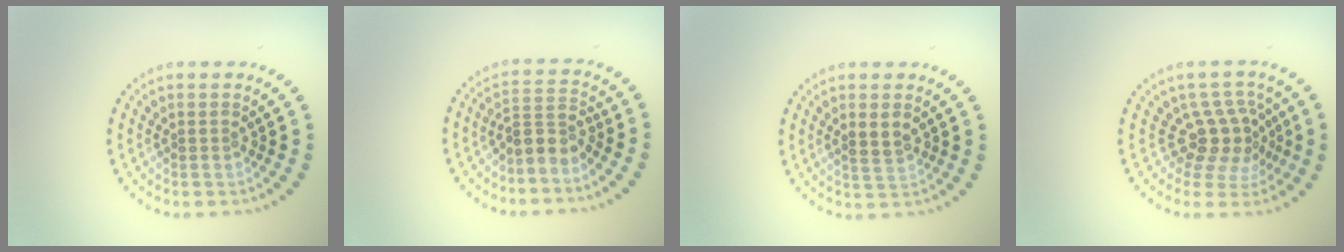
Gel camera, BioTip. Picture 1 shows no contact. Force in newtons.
{"total": 2.7, "press": 1.9, "slide": 1.9}
{"total": 1.9, "press": 1.8, "slide": 0.7}
{"total": 3.7, "press": 2.7, "slide": 2.6}